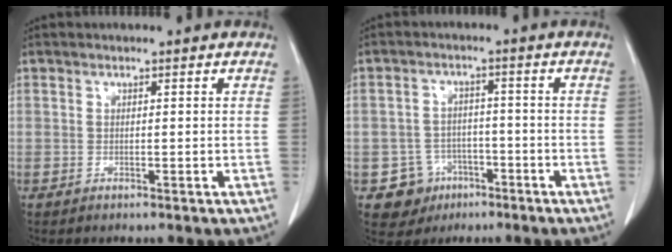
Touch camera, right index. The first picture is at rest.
{"total": 5.9, "force": [-2.7, 5.2, 0.6], "torque": [-0.003, 0.012, -0.036]}